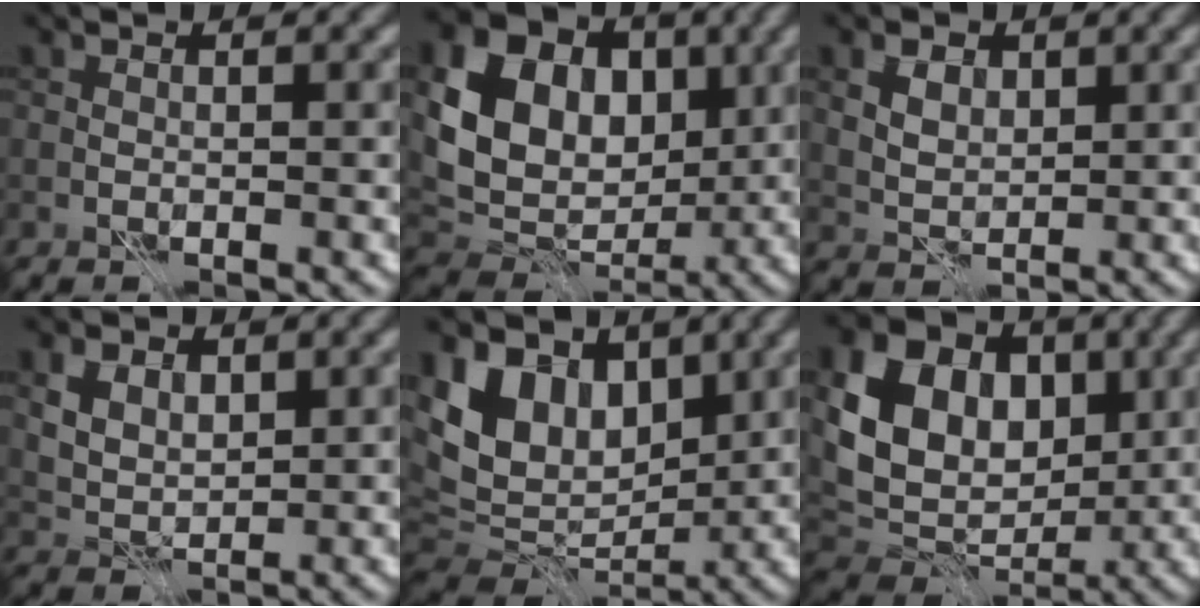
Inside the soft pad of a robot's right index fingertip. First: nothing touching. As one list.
[{"total": 14.2, "force": [3.3, 11.0, 8.3], "torque": [-0.162, 0.036, 0.048]}, {"total": 2.6, "force": [1.2, 1.8, 1.5], "torque": [-0.029, -0.003, 0.021]}, {"total": 3.8, "force": [1.7, 2.6, 2.2], "torque": [-0.045, 0.000, 0.027]}, {"total": 10.7, "force": [4.5, 7.5, 6.1], "torque": [-0.130, 0.026, 0.082]}, {"total": 11.5, "force": [2.8, 8.6, 7.1], "torque": [-0.139, 0.012, 0.043]}]